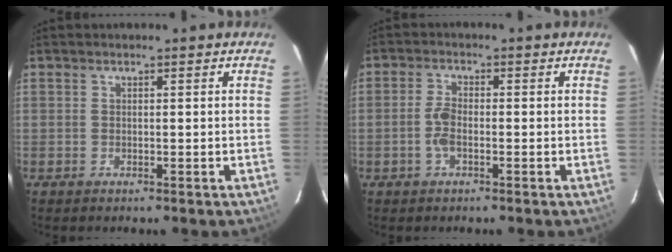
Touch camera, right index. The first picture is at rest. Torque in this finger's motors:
{"motor_torque": [0.48, -0.06, 0.31, 0.08]}